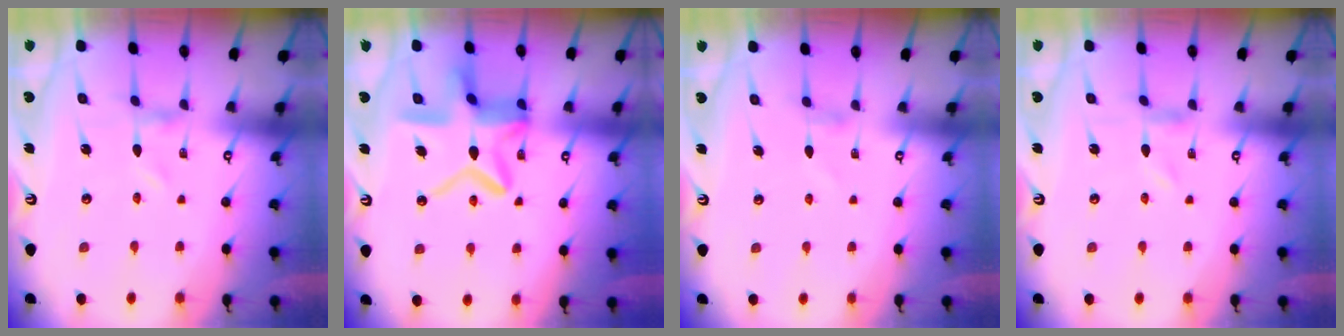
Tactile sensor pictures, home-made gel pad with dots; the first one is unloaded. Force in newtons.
{"total": 16.5, "press": 16.4, "slide": 1.6}
{"total": 0.0}
{"total": 0.0}